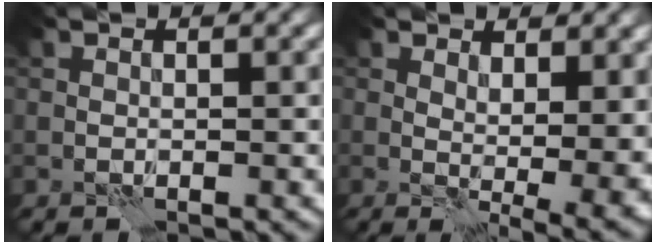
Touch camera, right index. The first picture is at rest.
{"total": 7.9, "force": [1.8, 3.5, 6.8], "torque": [-0.076, -0.010, 0.040]}